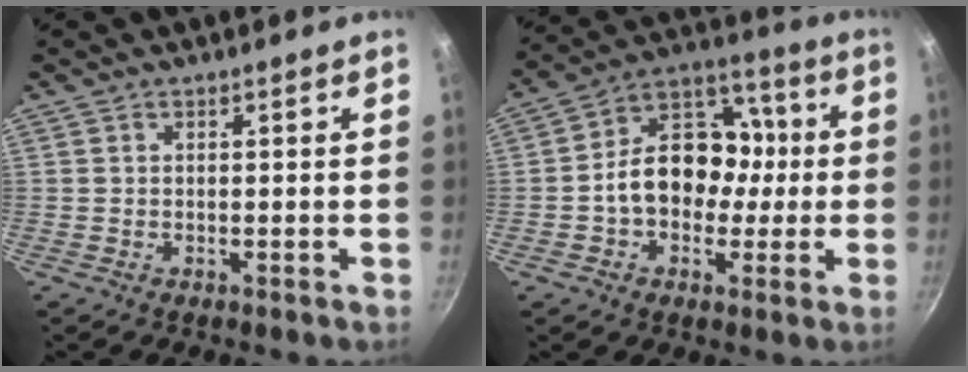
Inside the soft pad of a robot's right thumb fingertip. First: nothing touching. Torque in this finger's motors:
{"motor_torque": [2.02, 2.29, 1.65, -0.60, 0.13]}